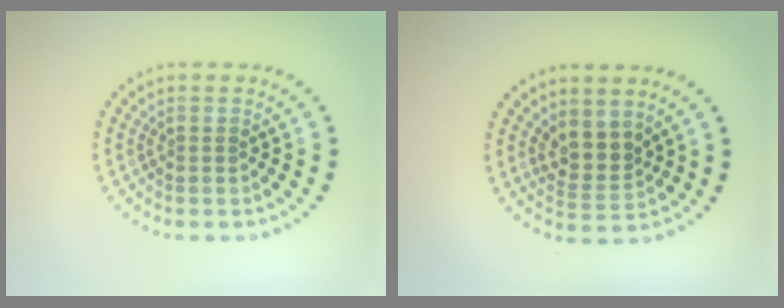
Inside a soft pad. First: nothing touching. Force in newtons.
{"total": 2.7, "press": 2.2, "slide": 1.5}